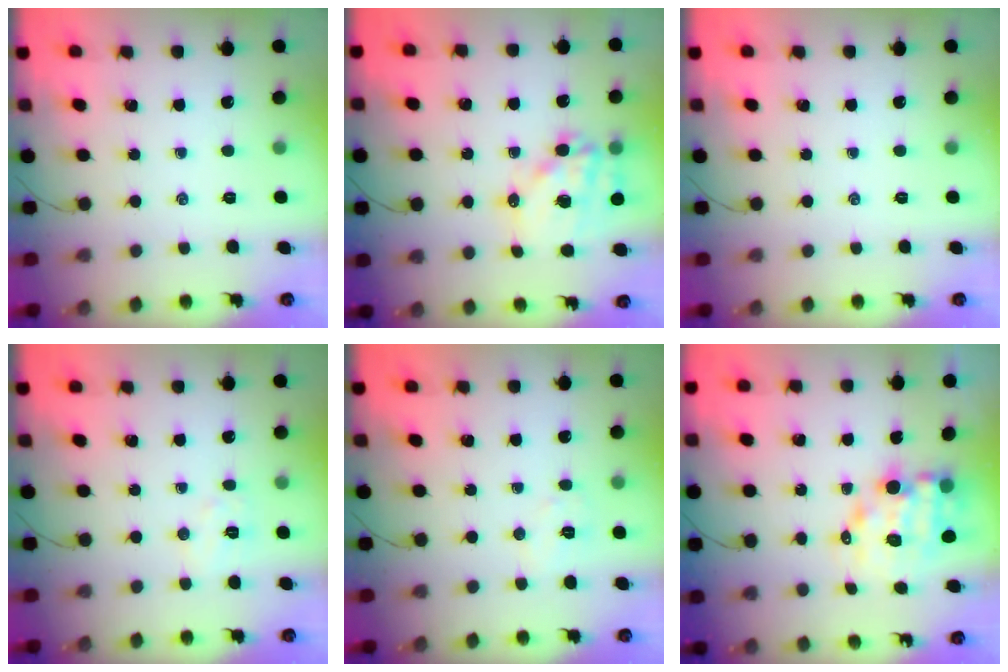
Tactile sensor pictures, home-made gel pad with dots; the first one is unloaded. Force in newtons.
{"total": 14.5, "press": 14.2, "slide": 3.2}
{"total": 0.0}
{"total": 5.0, "press": 4.9, "slide": 1.2}
{"total": 4.0, "press": 3.9, "slide": 0.8}
{"total": 9.4, "press": 9.0, "slide": 2.7}